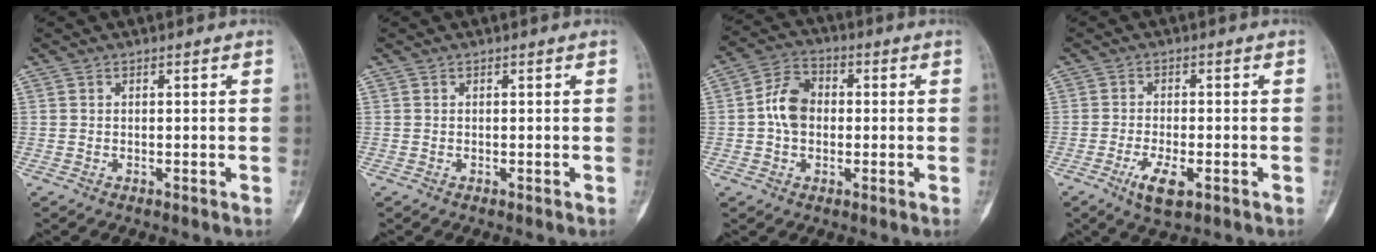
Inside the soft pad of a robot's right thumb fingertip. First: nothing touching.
{"total": 0.0}
{"total": 7.9, "force": [0.0, 5.9, 5.3], "torque": [-0.082, 0.021, -0.011]}
{"total": 5.6, "force": [-2.5, 2.0, 4.5], "torque": [-0.085, 0.002, -0.041]}